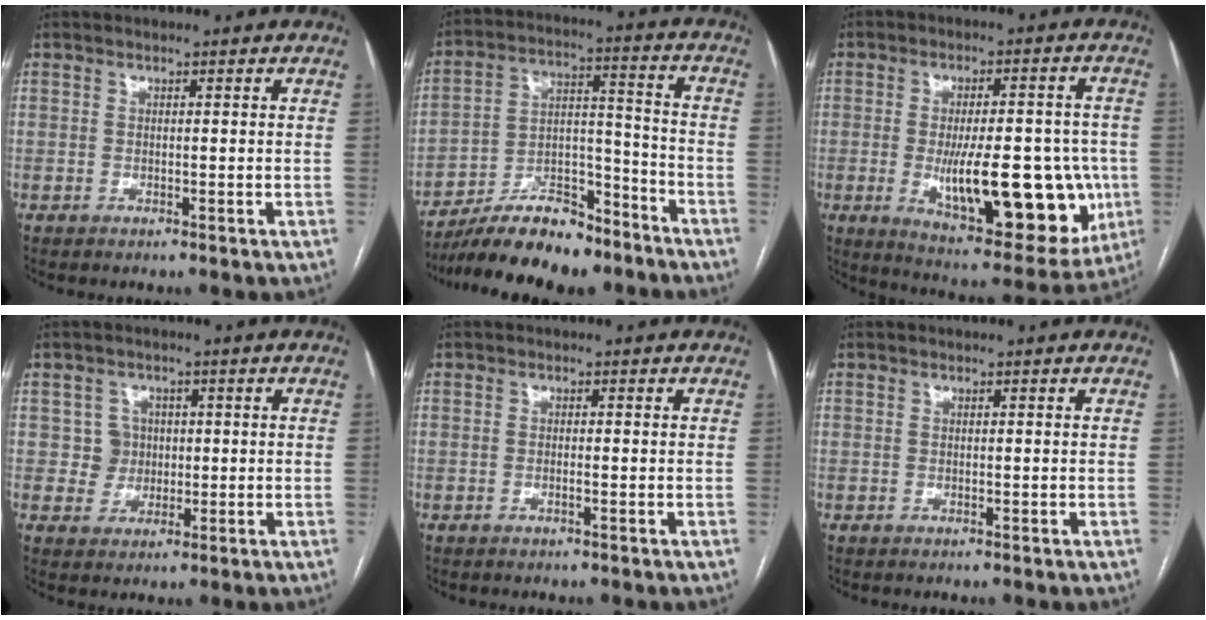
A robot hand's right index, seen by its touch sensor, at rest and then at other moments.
{"total": 14.9, "force": [-12.5, 4.2, 7.0], "torque": [-0.114, 0.029, -0.212]}
{"total": 20.5, "force": [-4.1, 6.8, 18.8], "torque": [-0.237, -0.004, -0.032]}
{"total": 3.7, "force": [0.5, 3.6, 0.2], "torque": [0.007, 0.011, 0.010]}
{"total": 0.7, "force": [-0.3, -0.1, 0.6], "torque": [-0.013, 0.001, -0.004]}
{"total": 0.0}